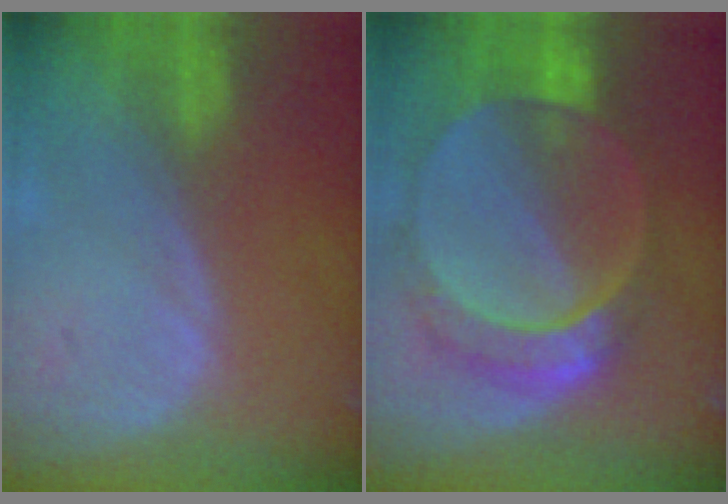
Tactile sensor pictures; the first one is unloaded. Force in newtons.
{"total": 9.6, "press": 8.3, "slide": 4.9}